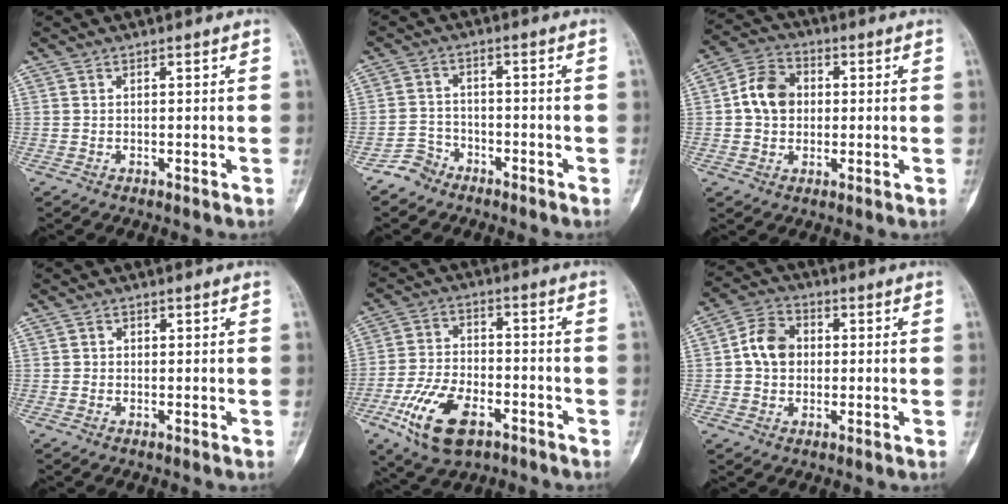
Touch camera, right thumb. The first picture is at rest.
{"total": 4.0, "force": [-3.3, 2.4, -0.3], "torque": [0.019, 0.023, -0.069]}
{"total": 8.6, "force": [0.6, 6.9, 5.1], "torque": [-0.075, 0.019, 0.002]}
{"total": 0.7, "force": [0.1, 0.7, 0.2], "torque": [0.005, 0.003, -0.002]}
{"total": 14.0, "force": [-6.7, 7.3, 9.8], "torque": [-0.182, 0.018, -0.121]}
{"total": 7.6, "force": [0.4, 6.1, 4.6], "torque": [-0.067, 0.017, -0.001]}